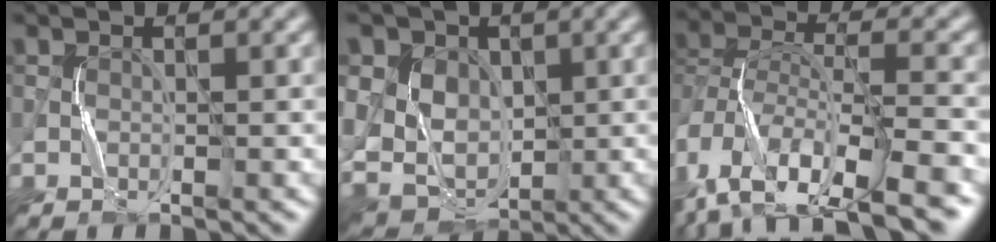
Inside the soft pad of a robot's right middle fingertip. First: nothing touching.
{"total": 9.7, "force": [2.1, 8.0, 5.0], "torque": [-0.093, 0.029, 0.014]}
{"total": 14.8, "force": [-10.7, 6.7, 7.8], "torque": [-0.174, -0.015, -0.130]}